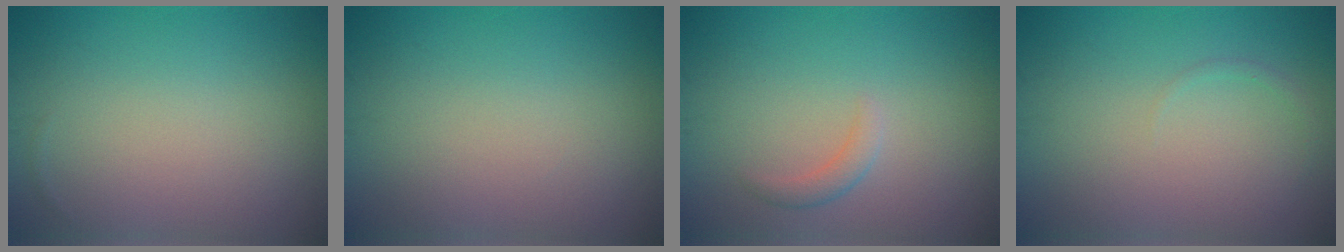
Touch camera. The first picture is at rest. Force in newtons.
{"total": 0.0}
{"total": 1.3, "press": 1.3, "slide": 0.1}
{"total": 0.5, "press": 0.5, "slide": 0.1}